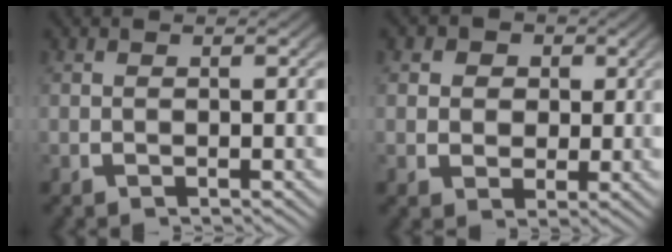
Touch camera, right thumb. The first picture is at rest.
{"total": 4.8, "force": [1.0, 4.1, 2.3], "torque": [-0.032, -0.017, 0.019]}